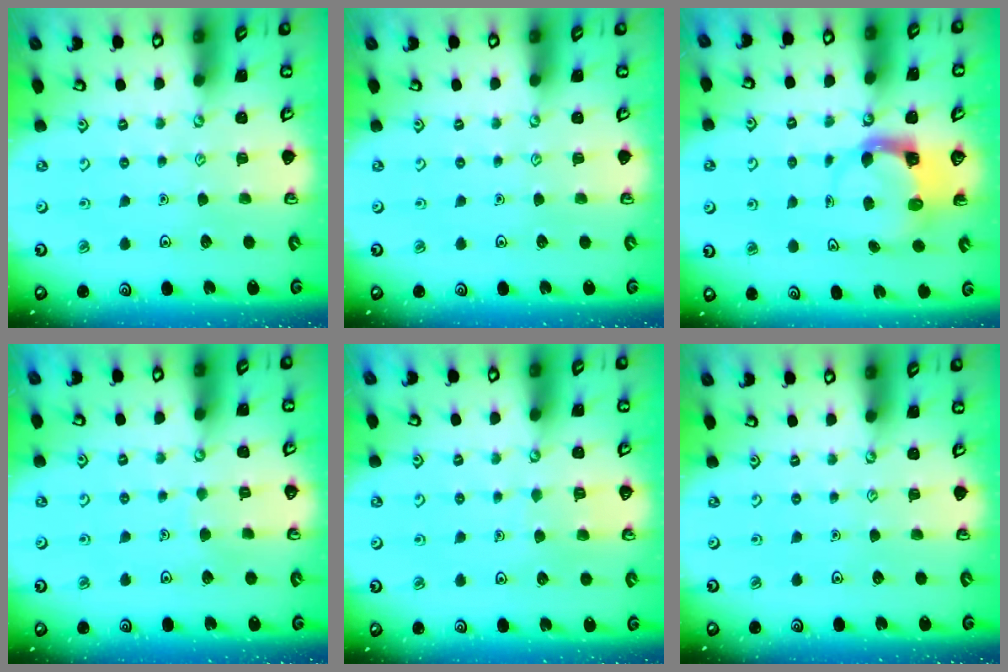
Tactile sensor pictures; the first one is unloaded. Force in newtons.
{"total": 0.0}
{"total": 3.8, "press": 3.7, "slide": 0.5}
{"total": 3.1, "press": 3.0, "slide": 0.3}
{"total": 3.3, "press": 3.3, "slide": 0.2}
{"total": 0.0}